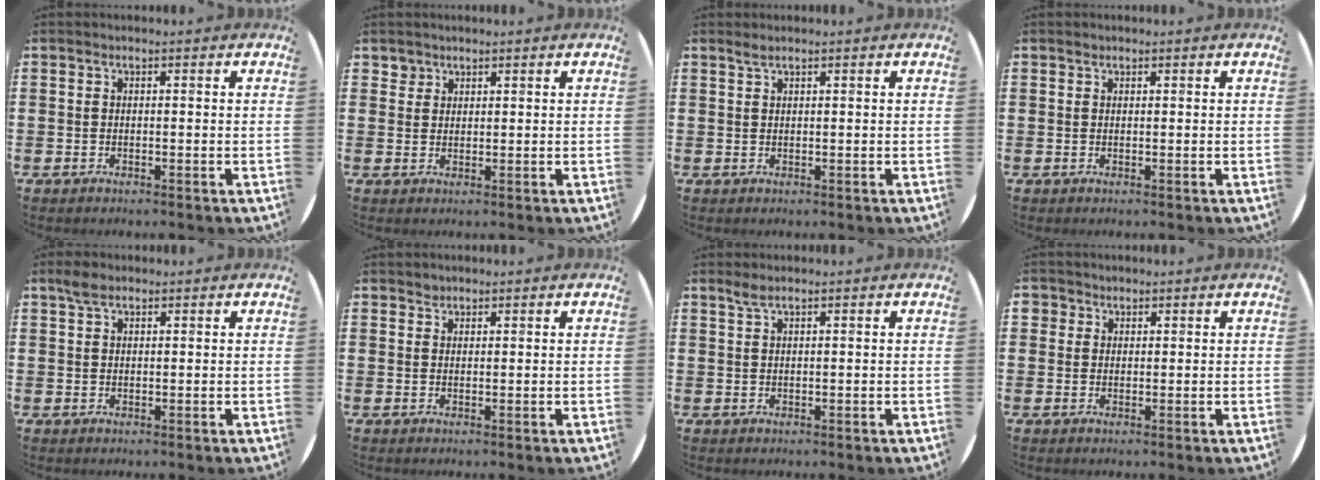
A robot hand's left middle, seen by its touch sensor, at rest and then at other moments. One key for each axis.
{"total": 1.7, "fx": 1.4, "fy": 0.8, "fz": 0.0, "tx": 0.005, "ty": -0.001, "tz": 0.027}
{"total": 0.9, "fx": 0.7, "fy": 0.0, "fz": 0.5, "tx": -0.010, "ty": 0.001, "tz": 0.013}
{"total": 0.0}
{"total": 2.1, "fx": 1.6, "fy": 0.9, "fz": 1.0, "tx": -0.013, "ty": 0.002, "tz": 0.027}
{"total": 1.6, "fx": 1.3, "fy": 0.9, "fz": -0.1, "tx": 0.007, "ty": 0.000, "tz": 0.025}
{"total": 1.3, "fx": 1.0, "fy": 0.1, "fz": 0.8, "tx": -0.018, "ty": 0.002, "tz": 0.018}
{"total": 1.5, "fx": 1.1, "fy": 1.0, "fz": 0.1, "tx": 0.004, "ty": 0.002, "tz": 0.021}